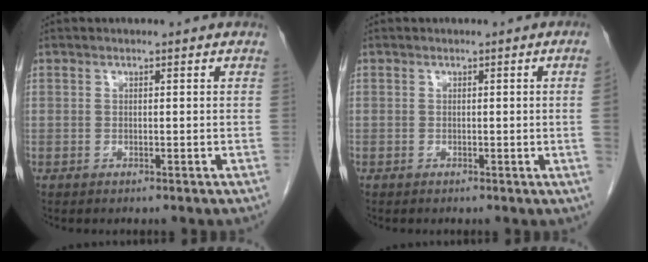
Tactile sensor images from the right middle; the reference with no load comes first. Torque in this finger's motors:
{"motor_torque": [0.88, -1.25, -0.14, -0.21]}